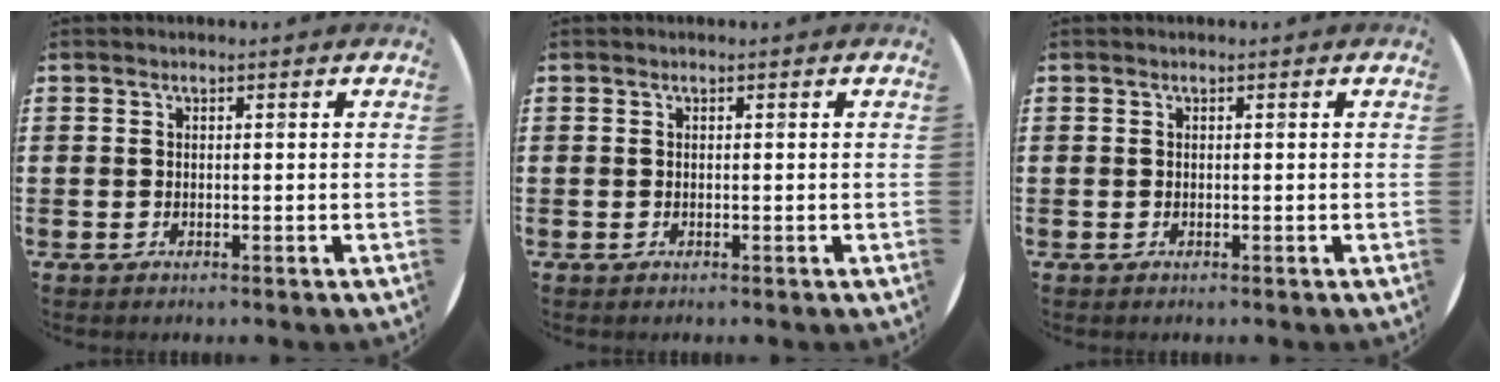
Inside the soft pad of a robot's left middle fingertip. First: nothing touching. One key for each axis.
{"total": 0.0}
{"total": 0.0}